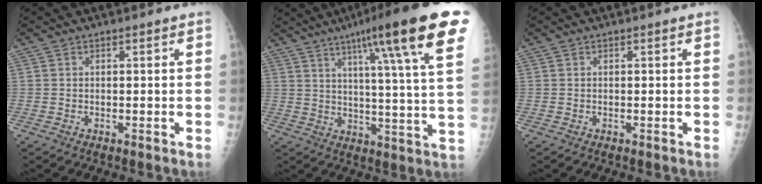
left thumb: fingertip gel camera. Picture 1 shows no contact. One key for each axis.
{"total": 23.5, "fx": 13.0, "fy": 2.3, "fz": 19.4, "tx": -0.271, "ty": -0.029, "tz": 0.171}
{"total": 0.0}